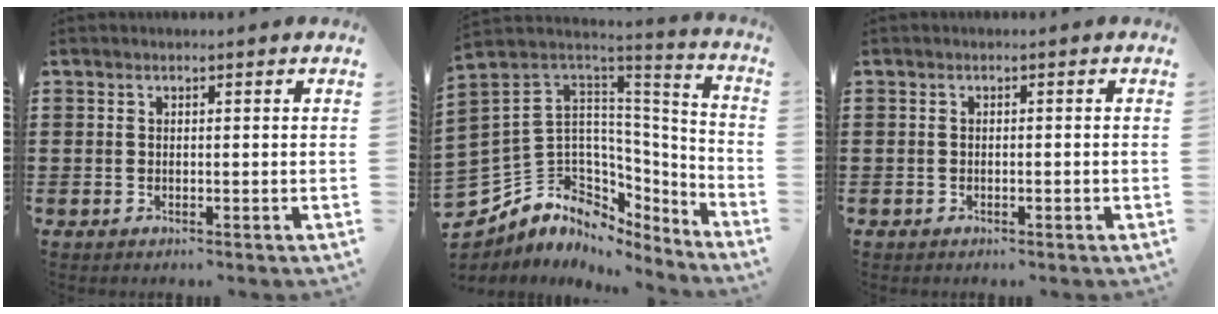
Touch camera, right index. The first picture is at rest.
{"total": 9.1, "force": [-1.0, 8.6, 2.9], "torque": [-0.105, -0.025, -0.010]}
{"total": 0.7, "force": [-0.6, 0.2, 0.3], "torque": [-0.007, -0.004, -0.011]}